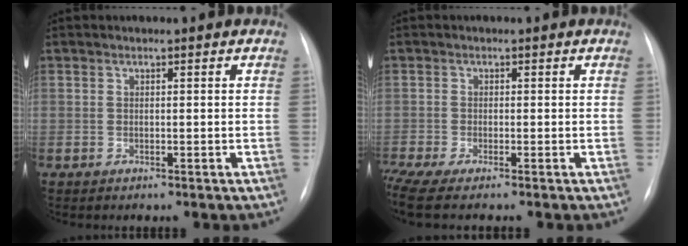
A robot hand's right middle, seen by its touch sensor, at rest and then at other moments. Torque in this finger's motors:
{"motor_torque": [1.06, -1.08, 0.80, 0.21]}